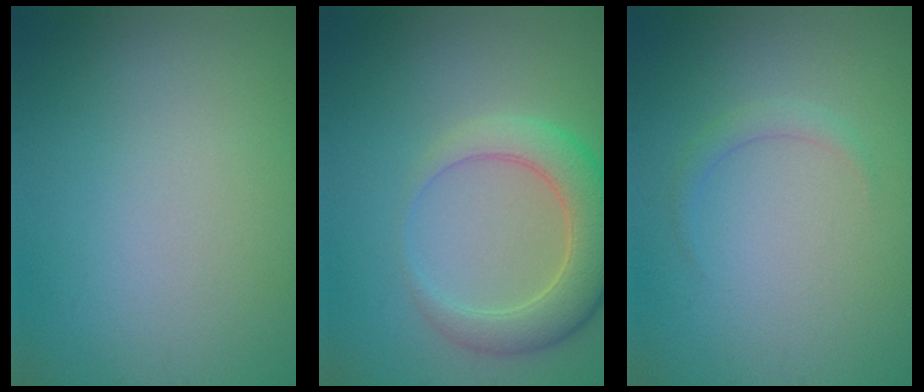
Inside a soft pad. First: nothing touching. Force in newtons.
{"total": 5.3, "press": 5.3, "slide": 0.6}
{"total": 0.8, "press": 0.8, "slide": 0.0}